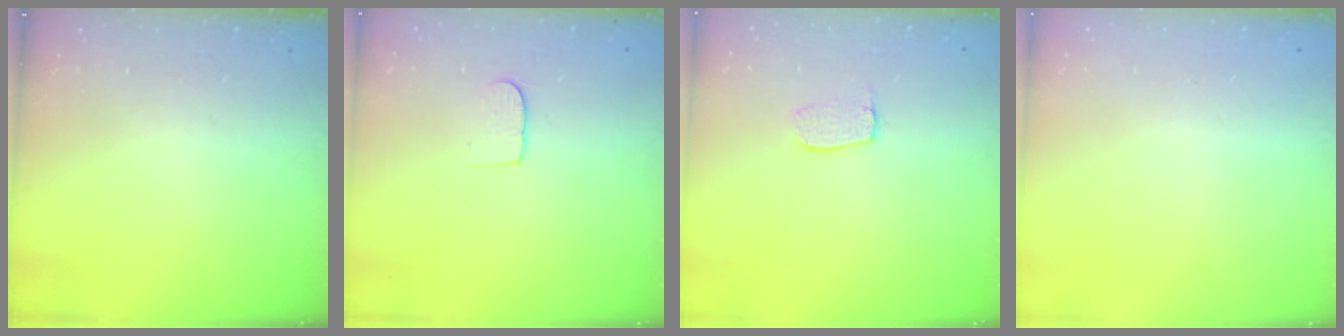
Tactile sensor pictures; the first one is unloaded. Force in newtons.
{"total": 6.8, "press": 6.8, "slide": 0.5}
{"total": 6.8, "press": 6.8, "slide": 0.4}
{"total": 0.0}